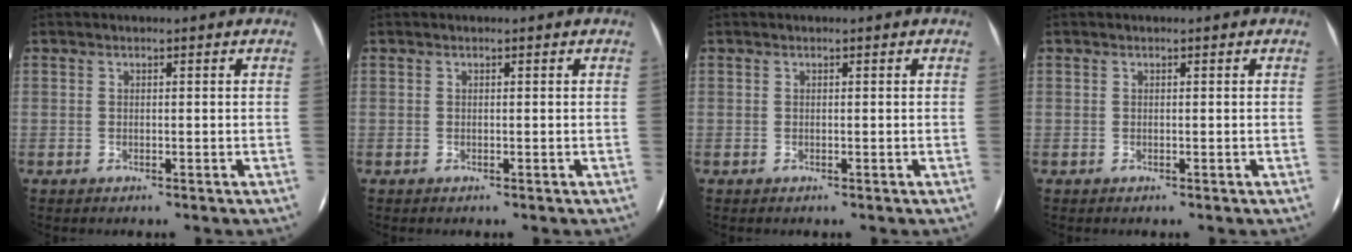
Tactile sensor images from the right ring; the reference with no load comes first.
{"total": 0.0}
{"total": 0.0}
{"total": 0.0}